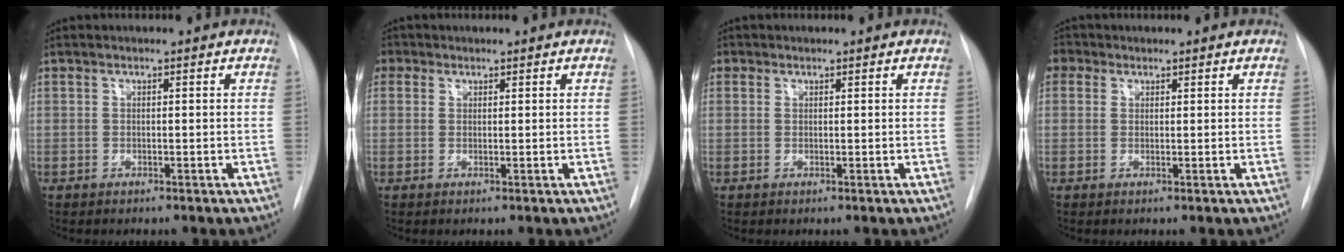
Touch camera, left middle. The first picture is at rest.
{"total": 1.8, "force": [0.8, 1.6, 0.2], "torque": [0.004, 0.005, 0.009]}
{"total": 0.8, "force": [0.3, 0.7, 0.0], "torque": [0.010, 0.000, 0.001]}
{"total": 2.4, "force": [1.1, 2.1, 0.5], "torque": [-0.004, 0.009, 0.016]}